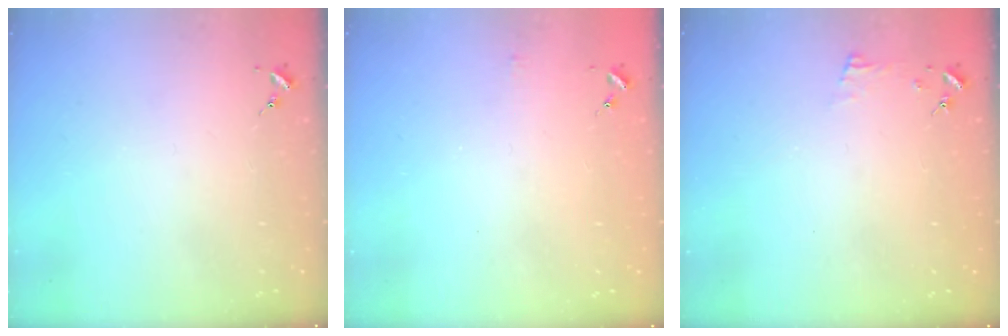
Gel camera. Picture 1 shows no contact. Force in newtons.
{"total": 3.2, "press": 3.2, "slide": 0.3}
{"total": 4.2, "press": 4.2, "slide": 0.4}